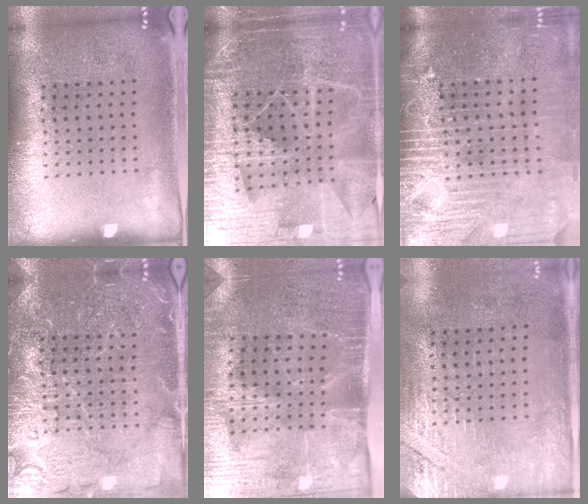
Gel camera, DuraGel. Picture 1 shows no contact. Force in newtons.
{"total": 5.8, "press": 5.1, "slide": 2.7}
{"total": 4.4, "press": 3.7, "slide": 2.3}
{"total": 4.2, "press": 4.1, "slide": 0.7}
{"total": 4.2, "press": 3.5, "slide": 2.2}
{"total": 2.8, "press": 2.5, "slide": 1.4}